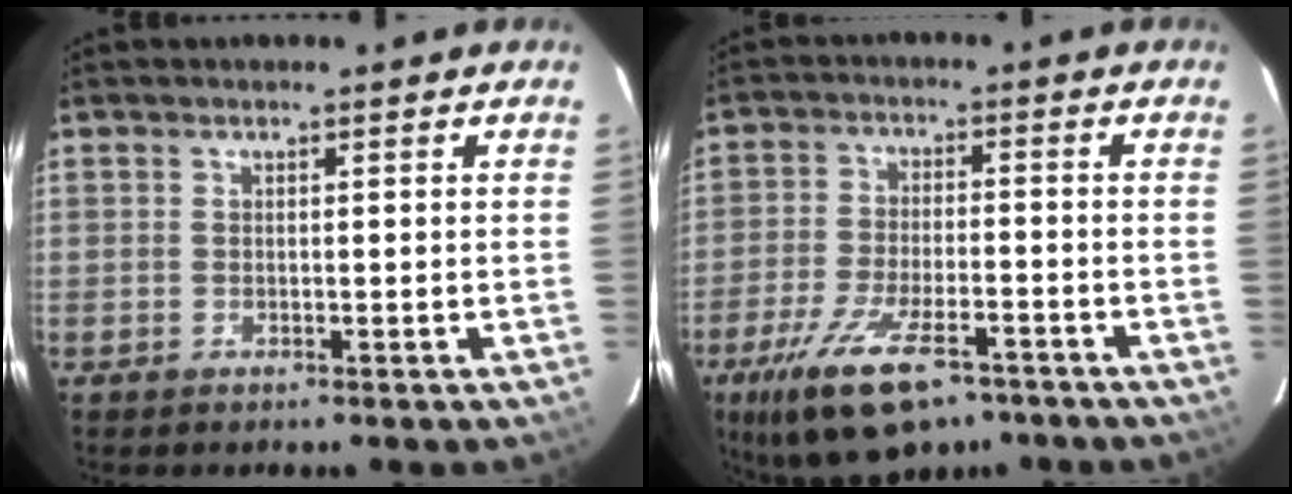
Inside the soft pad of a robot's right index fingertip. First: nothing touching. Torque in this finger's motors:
{"motor_torque": [1.33, -0.81, 0.72, 0.16]}